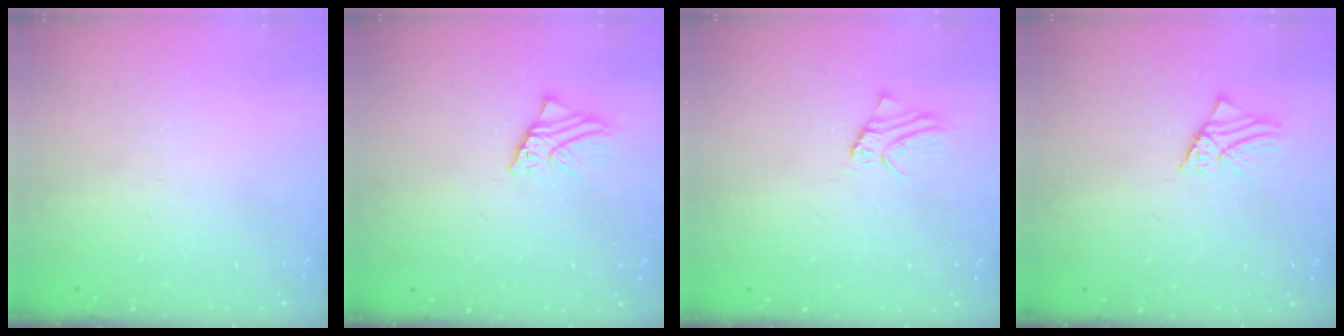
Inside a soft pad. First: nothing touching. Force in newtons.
{"total": 3.8, "press": 3.7, "slide": 0.5}
{"total": 2.7, "press": 2.7, "slide": 0.3}
{"total": 1.5, "press": 1.5, "slide": 0.1}